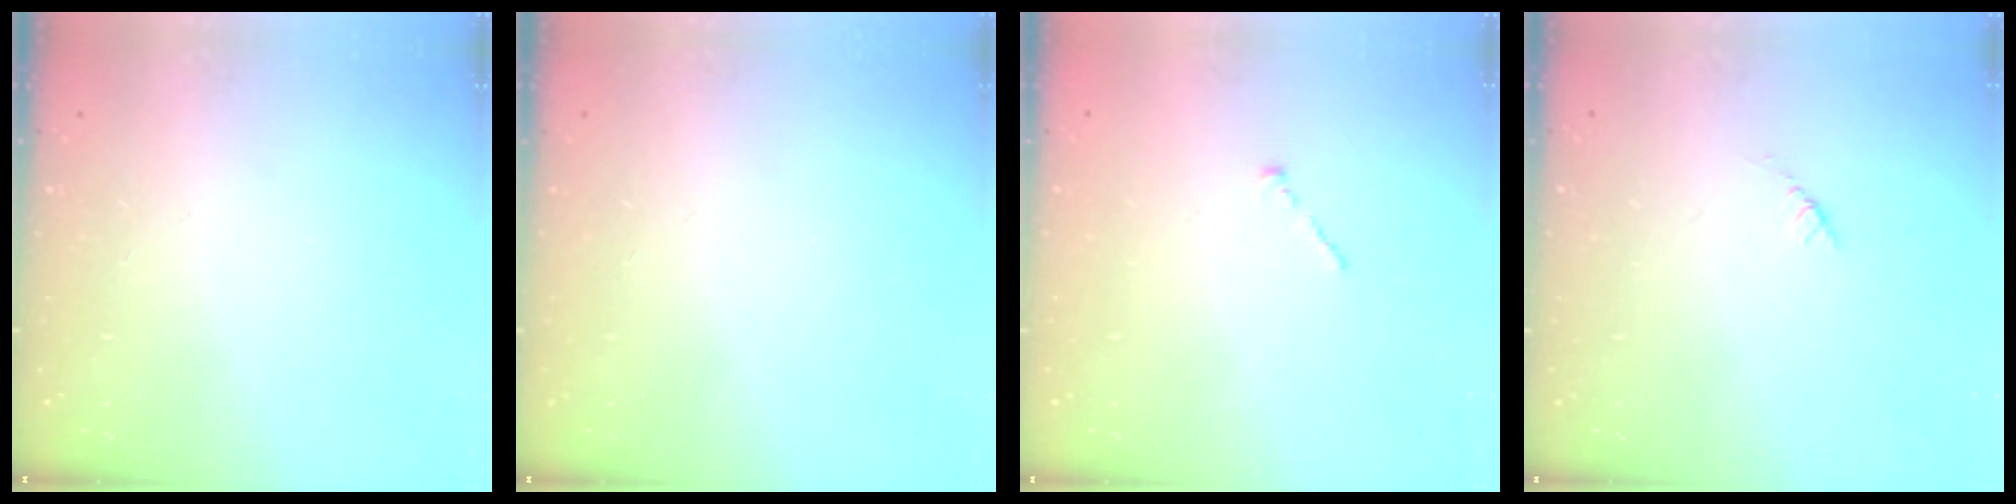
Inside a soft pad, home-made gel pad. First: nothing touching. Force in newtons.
{"total": 0.0}
{"total": 0.0}
{"total": 2.7, "press": 2.6, "slide": 0.4}